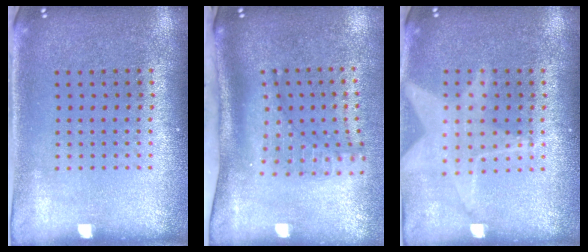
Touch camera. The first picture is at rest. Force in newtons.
{"total": 1.9, "press": 1.4, "slide": 1.3}
{"total": 1.3, "press": 1.3, "slide": 0.3}